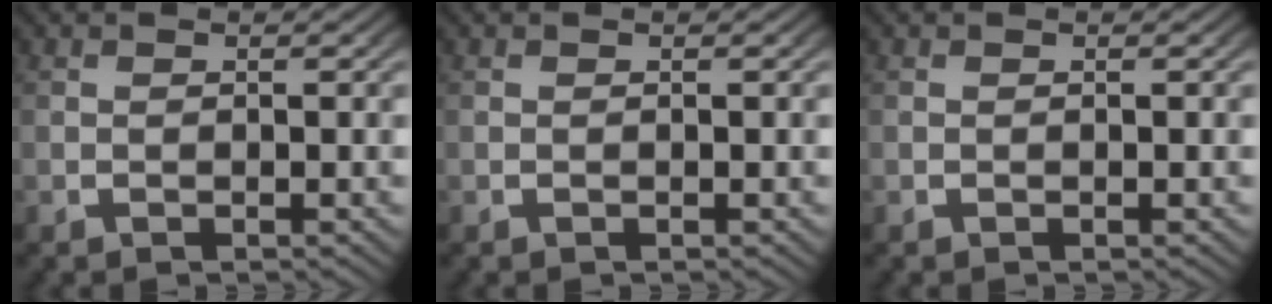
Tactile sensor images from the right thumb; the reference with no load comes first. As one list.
[{"total": 0.0}, {"total": 0.0}]